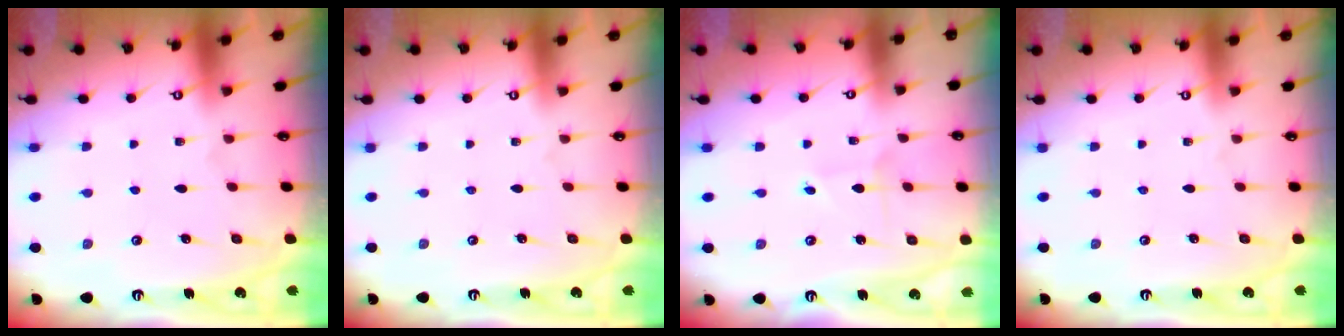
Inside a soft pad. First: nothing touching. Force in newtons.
{"total": 0.0}
{"total": 2.2, "press": 2.2, "slide": 0.1}
{"total": 0.0}